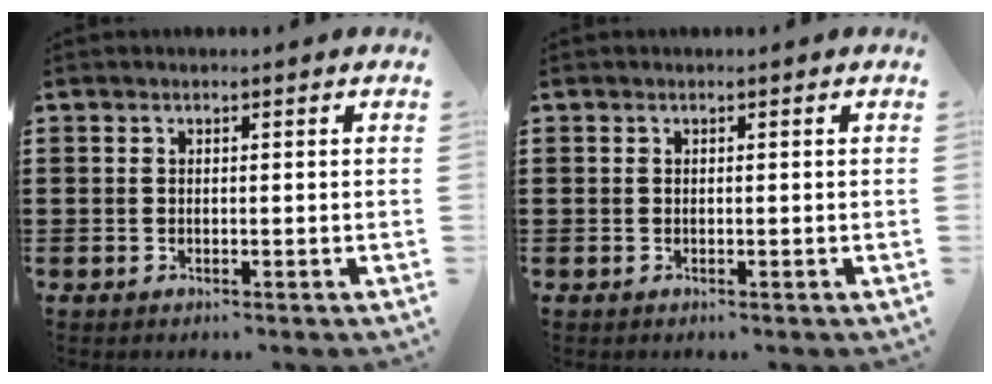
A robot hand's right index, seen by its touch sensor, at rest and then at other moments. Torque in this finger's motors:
{"motor_torque": [0.10, 0.05, 0.05, 0.01]}